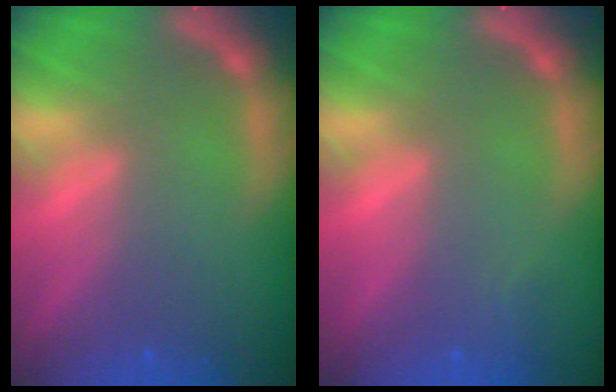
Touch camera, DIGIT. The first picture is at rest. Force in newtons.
{"total": 0.9}